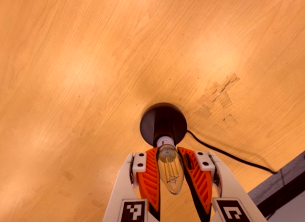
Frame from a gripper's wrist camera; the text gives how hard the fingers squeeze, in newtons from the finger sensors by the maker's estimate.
{"total": 17.0, "left": 19.9, "right": 14.1}